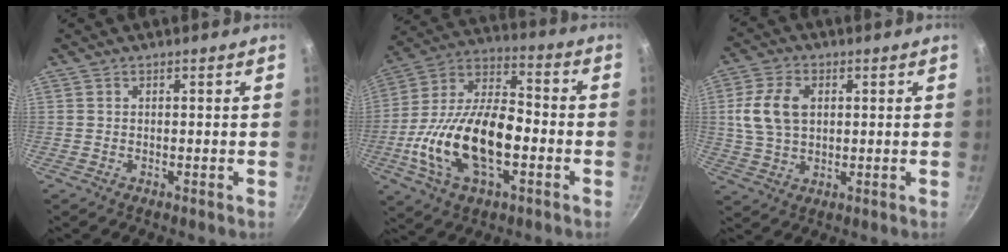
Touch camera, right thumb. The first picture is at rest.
{"total": 21.4, "force": [-5.1, 11.2, 17.5], "torque": [-0.312, 0.040, -0.100]}
{"total": 9.6, "force": [1.7, 6.5, 6.9], "torque": [-0.122, 0.006, 0.032]}